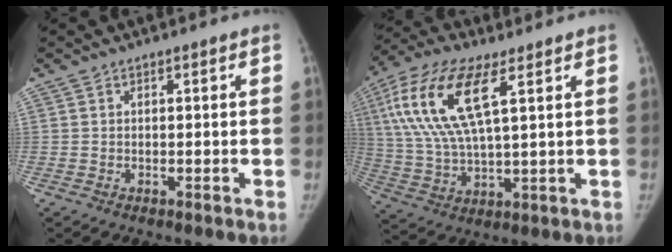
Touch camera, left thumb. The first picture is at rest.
{"total": 16.7, "force": [6.2, 6.0, 14.3], "torque": [-0.311, -0.003, 0.116]}